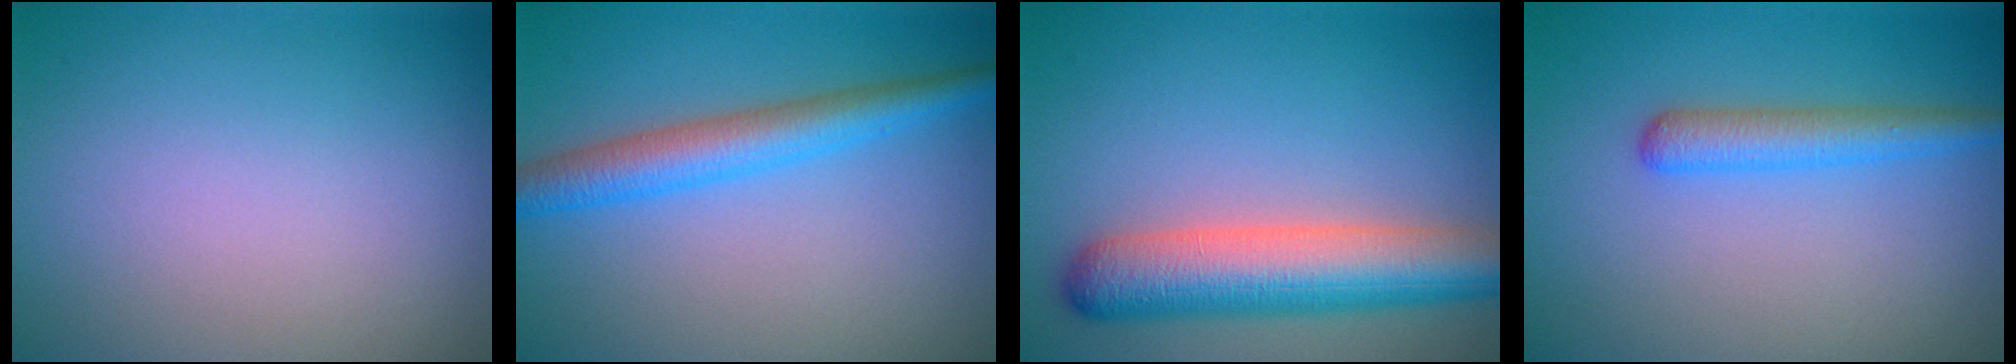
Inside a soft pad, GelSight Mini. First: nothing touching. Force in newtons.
{"total": 4.1, "press": 4.1, "slide": 0.1}
{"total": 7.7, "press": 7.7, "slide": 0.3}
{"total": 2.8, "press": 2.8, "slide": 0.1}